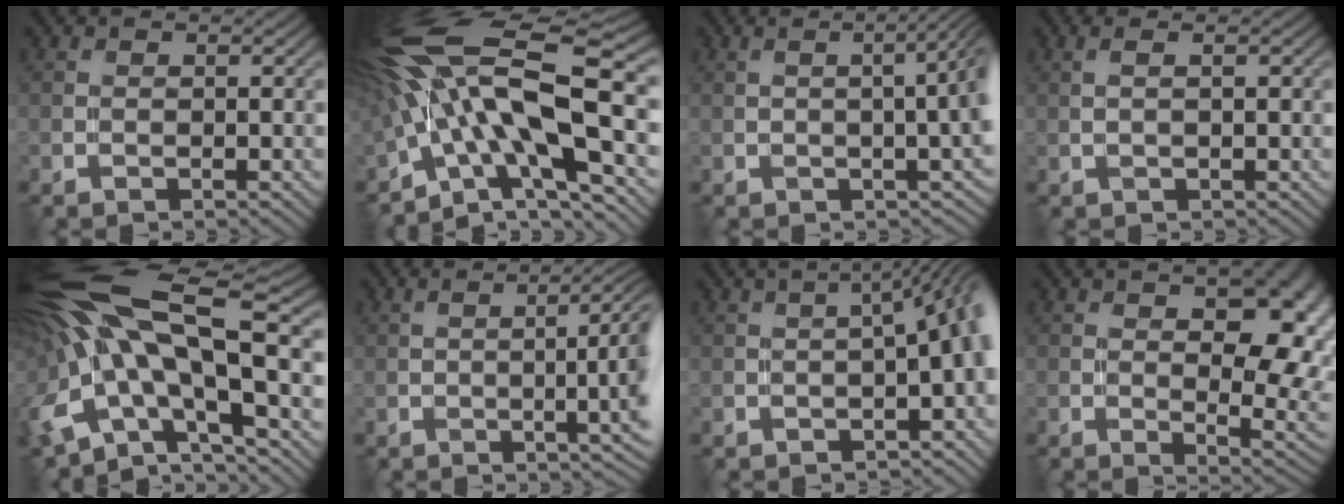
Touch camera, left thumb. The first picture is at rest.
{"total": 18.3, "force": [-0.4, 7.0, 16.8], "torque": [-0.303, 0.014, -0.014]}
{"total": 6.8, "force": [0.3, 1.8, 6.6], "torque": [-0.059, 0.013, 0.009]}
{"total": 1.2, "force": [0.4, 0.3, 1.1], "torque": [-0.019, 0.000, 0.007]}
{"total": 18.9, "force": [0.3, 8.0, 17.1], "torque": [-0.352, -0.015, 0.021]}
{"total": 8.2, "force": [0.5, 1.7, 8.0], "torque": [-0.097, -0.002, 0.023]}
{"total": 7.4, "force": [-0.9, 1.8, 7.1], "torque": [-0.079, 0.005, -0.010]}
{"total": 11.5, "force": [1.8, 4.6, 10.4], "torque": [-0.124, 0.003, 0.031]}